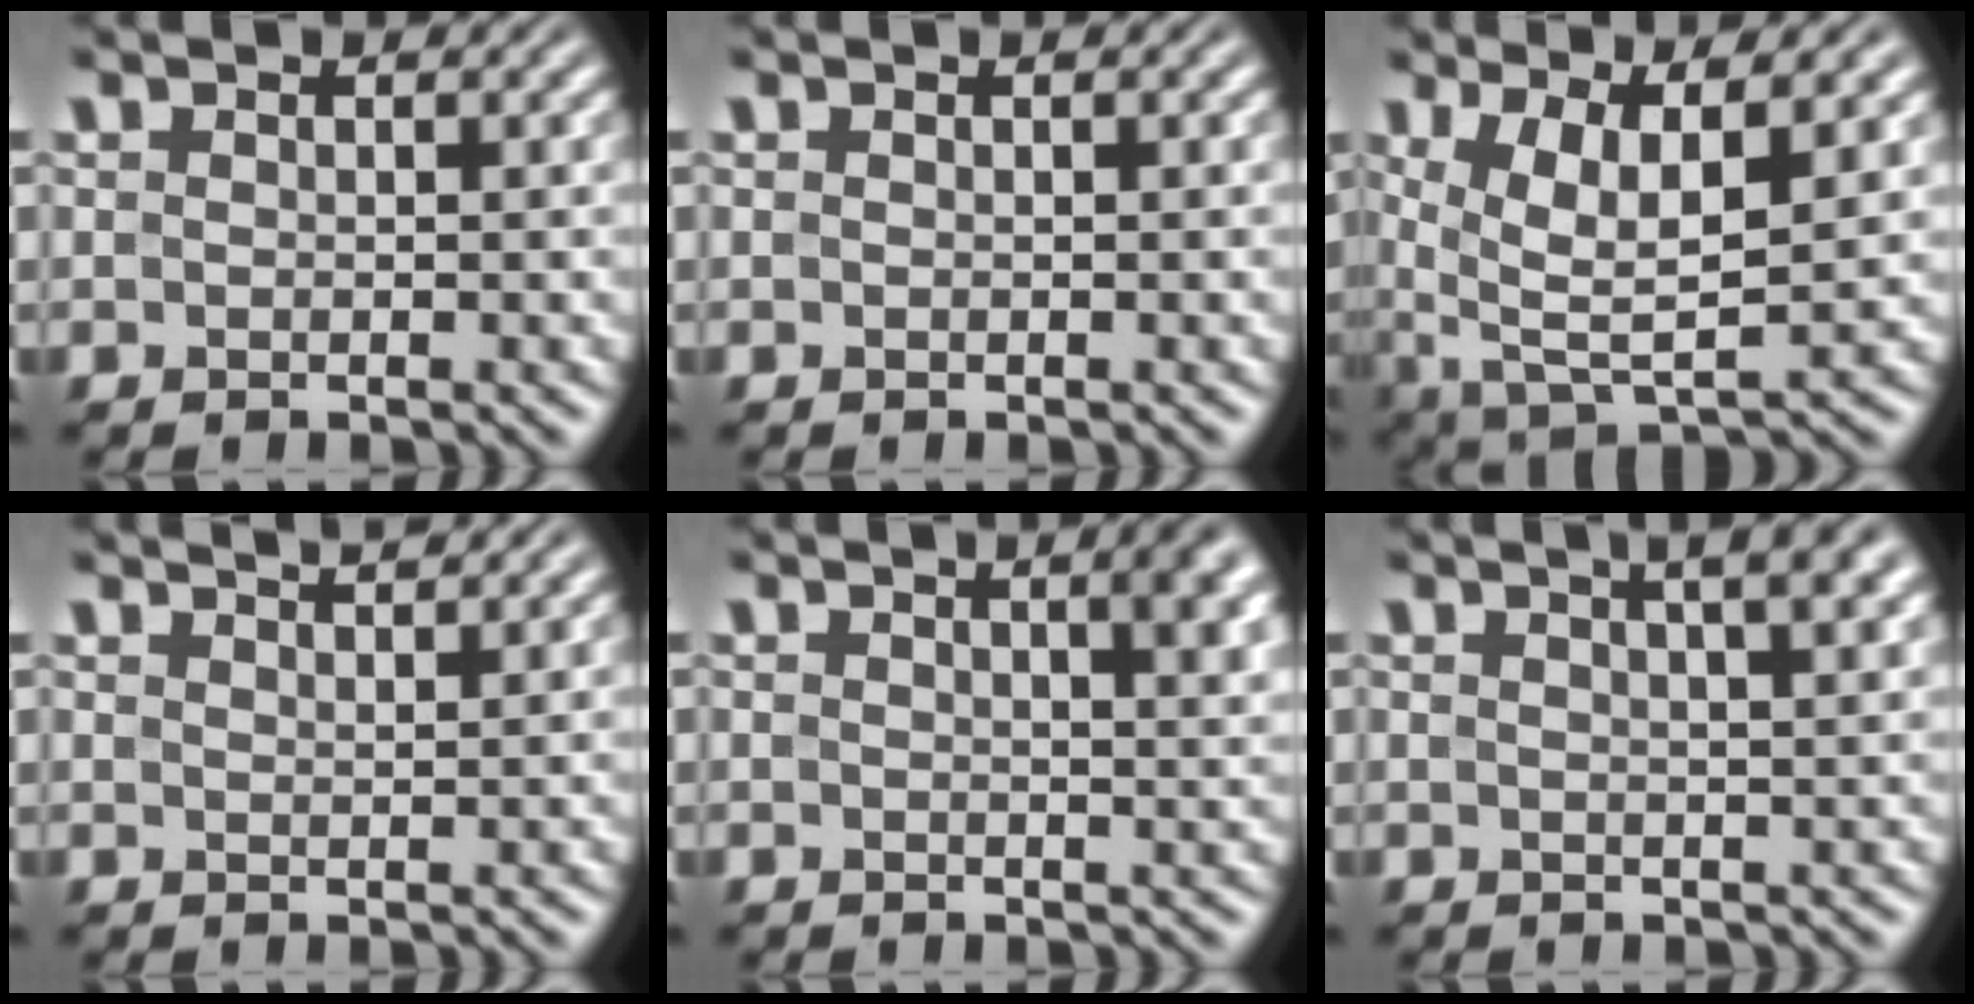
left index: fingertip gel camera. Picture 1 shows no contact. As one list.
[{"total": 0.0}, {"total": 6.6, "force": [1.7, 2.4, 5.9], "torque": [-0.117, -0.007, 0.032]}, {"total": 2.5, "force": [2.3, 0.4, 1.0], "torque": [-0.001, 0.005, 0.019]}, {"total": 4.0, "force": [1.2, 1.3, 3.6], "torque": [-0.026, 0.014, 0.008]}, {"total": 6.4, "force": [3.4, 2.4, 4.9], "torque": [-0.033, 0.039, 0.013]}]